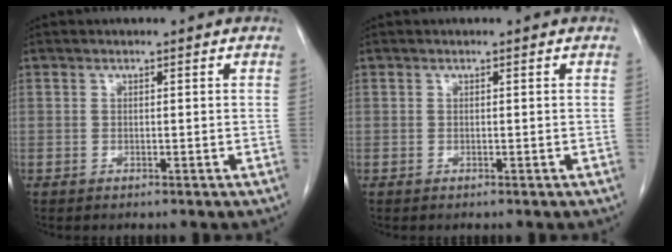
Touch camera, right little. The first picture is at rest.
{"total": 0.0}